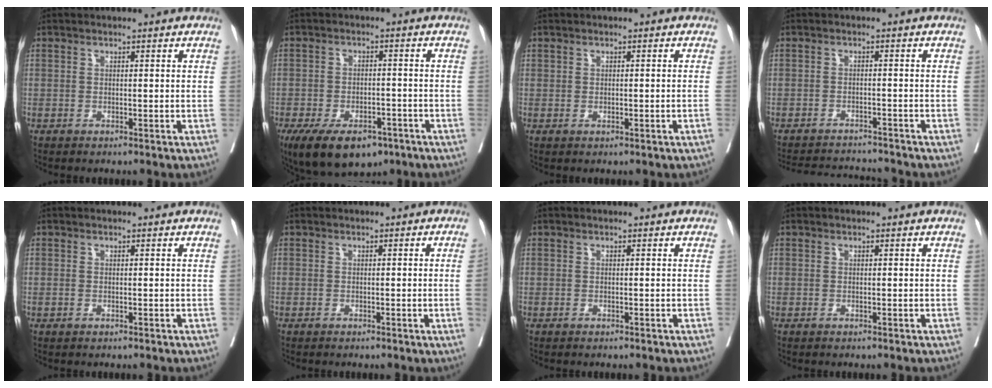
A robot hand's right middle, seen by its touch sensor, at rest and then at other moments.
{"total": 11.9, "force": [-7.9, 5.4, 6.9], "torque": [-0.116, -0.005, -0.123]}
{"total": 0.7, "force": [-0.1, 0.0, 0.6], "torque": [-0.014, 0.008, 0.004]}
{"total": 7.8, "force": [-7.7, 0.1, 1.0], "torque": [-0.012, 0.003, -0.114]}
{"total": 0.0}
{"total": 2.1, "force": [-0.2, -0.8, 2.0], "torque": [-0.031, -0.002, 0.002]}
{"total": 0.0}
{"total": 0.0}